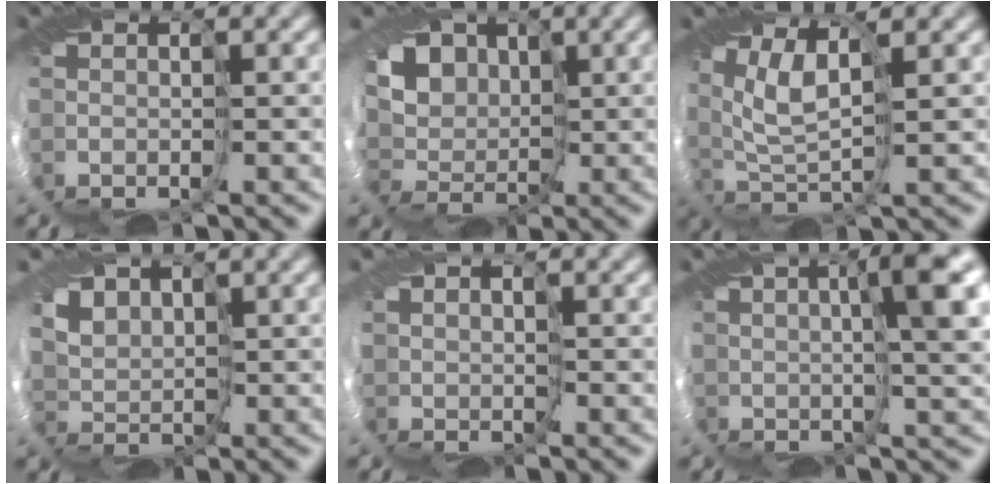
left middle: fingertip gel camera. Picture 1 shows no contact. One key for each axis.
{"total": 7.5, "fx": 2.9, "fy": 5.6, "fz": 4.0, "tx": -0.064, "ty": 0.017, "tz": 0.017}
{"total": 3.6, "fx": 1.3, "fy": 1.2, "fz": 3.2, "tx": -0.088, "ty": 0.002, "tz": 0.022}
{"total": 3.2, "fx": 2.6, "fy": 1.8, "fz": 0.8, "tx": -0.032, "ty": -0.005, "tz": 0.051}
{"total": 0.9, "fx": 0.9, "fy": -0.1, "fz": -0.1, "tx": -0.001, "ty": -0.002, "tz": 0.015}
{"total": 7.7, "fx": 2.6, "fy": 1.0, "fz": 7.2, "tx": -0.095, "ty": 0.014, "tz": 0.039}